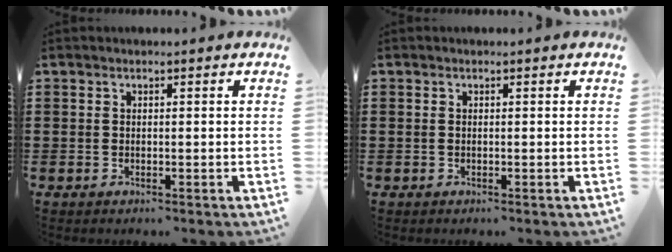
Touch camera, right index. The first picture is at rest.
{"total": 0.0}